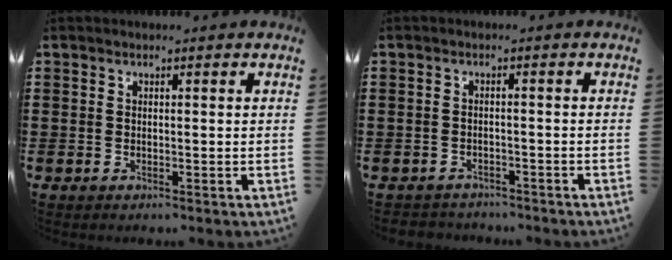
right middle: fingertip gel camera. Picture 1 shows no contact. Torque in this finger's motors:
{"motor_torque": [0.76, 0.45, 0.00, 0.01]}